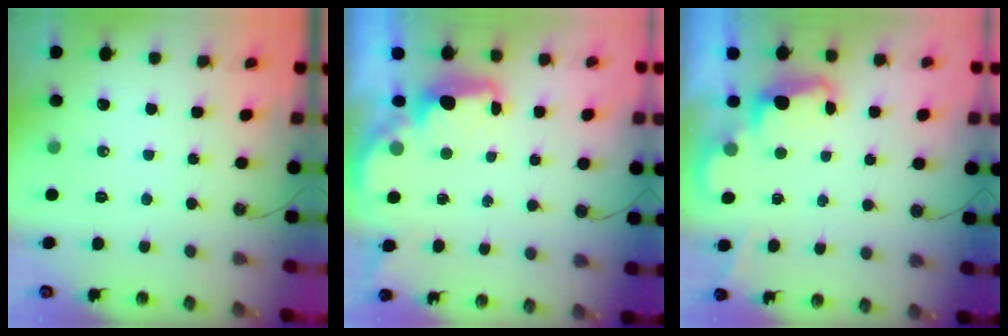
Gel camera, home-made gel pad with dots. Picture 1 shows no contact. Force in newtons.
{"total": 2.2, "press": 2.1, "slide": 0.7}
{"total": 2.3, "press": 2.3, "slide": 0.5}